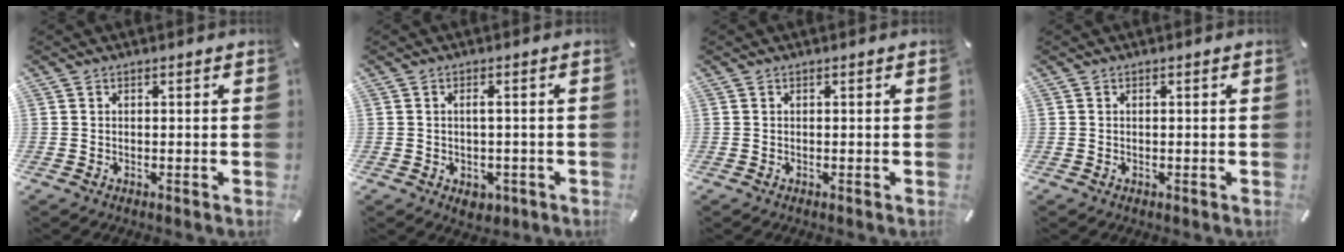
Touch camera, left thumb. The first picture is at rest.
{"total": 3.6, "force": [-0.8, 2.2, 2.7], "torque": [-0.047, 0.006, -0.013]}
{"total": 0.0}
{"total": 0.0}